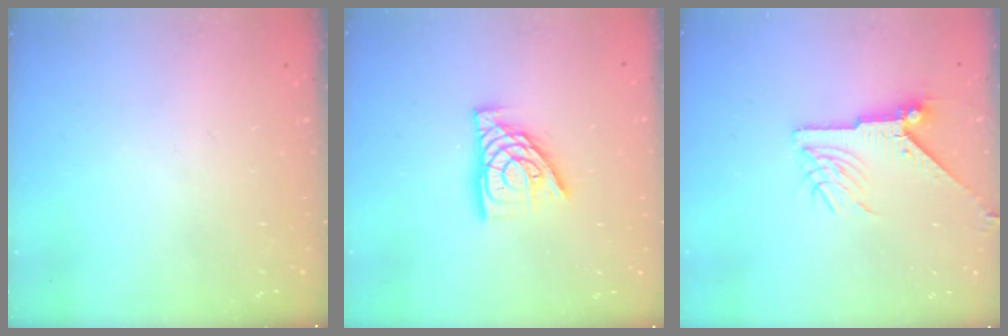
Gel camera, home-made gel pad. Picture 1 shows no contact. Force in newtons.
{"total": 12.1, "press": 12.0, "slide": 1.4}
{"total": 9.0, "press": 9.0, "slide": 0.4}